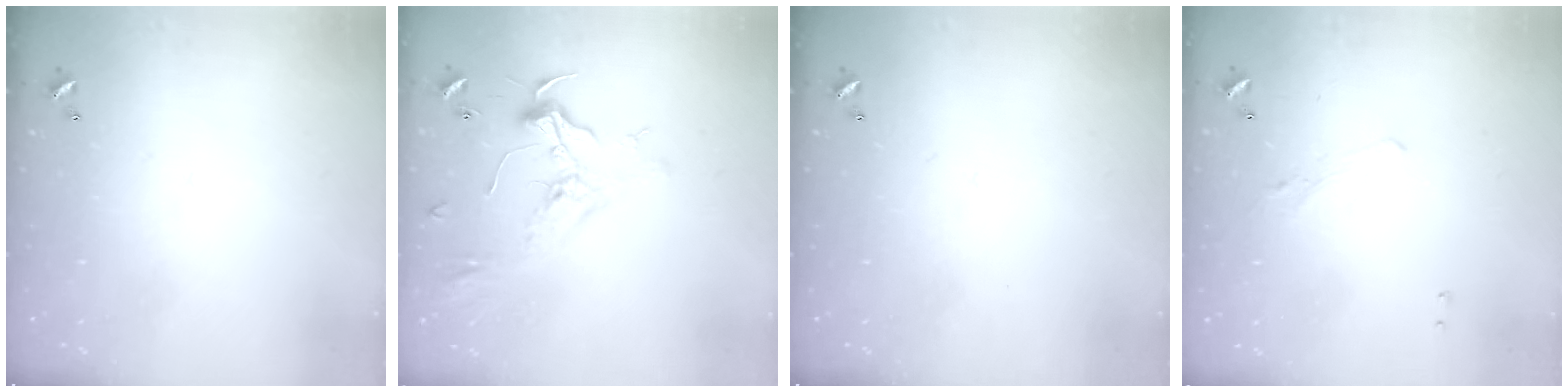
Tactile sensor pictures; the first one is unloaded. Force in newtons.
{"total": 2.4, "press": 2.3, "slide": 0.8}
{"total": 0.0}
{"total": 1.2, "press": 0.9, "slide": 0.8}